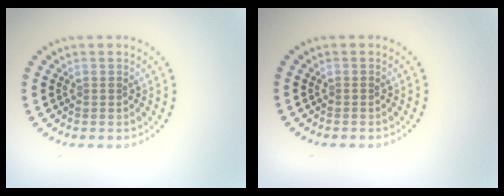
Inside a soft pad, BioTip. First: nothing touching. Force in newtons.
{"total": 0.0}